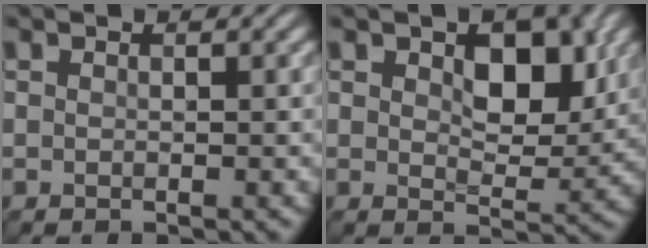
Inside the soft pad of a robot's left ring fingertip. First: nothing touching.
{"total": 5.5, "force": [1.8, 3.0, 4.2], "torque": [-0.064, -0.009, 0.030]}